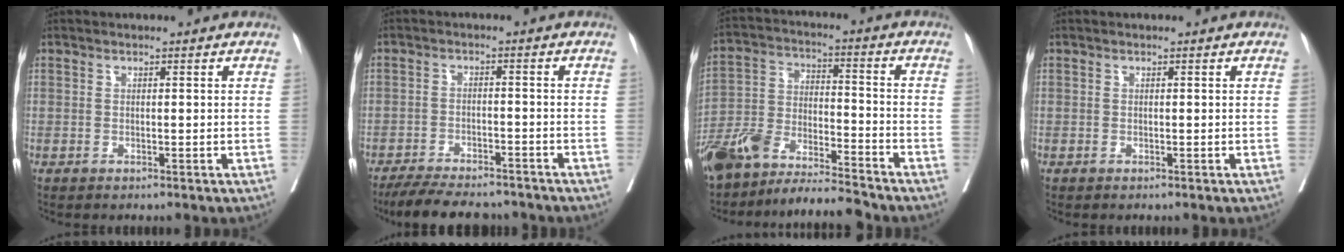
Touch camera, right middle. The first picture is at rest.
{"total": 11.8, "force": [-10.5, 2.6, 4.6], "torque": [-0.069, -0.002, -0.152]}
{"total": 13.2, "force": [-12.2, 1.2, 5.0], "torque": [-0.100, 0.011, -0.227]}
{"total": 0.0}